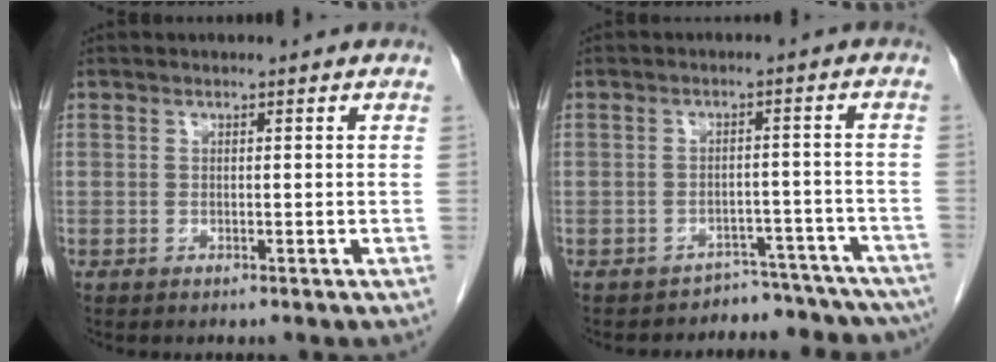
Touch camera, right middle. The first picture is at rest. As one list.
[{"total": 10.2, "force": [-9.5, 3.7, 0.0], "torque": [0.025, 0.042, -0.107]}]